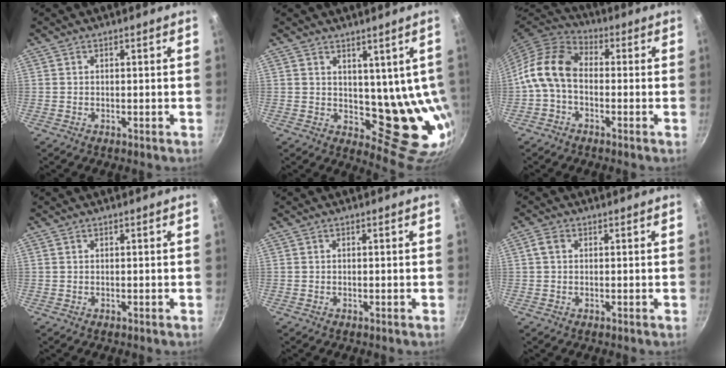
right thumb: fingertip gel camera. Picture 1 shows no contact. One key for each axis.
{"total": 11.3, "fx": 2.9, "fy": 6.4, "fz": 8.9, "tx": -0.087, "ty": -0.040, "tz": 0.057}
{"total": 10.4, "fx": -1.4, "fy": 6.9, "fz": 7.6, "tx": -0.137, "ty": 0.038, "tz": -0.049}
{"total": 0.0}
{"total": 0.0}
{"total": 2.1, "fx": 0.5, "fy": 1.4, "fz": 1.4, "tx": -0.031, "ty": 0.008, "tz": 0.009}